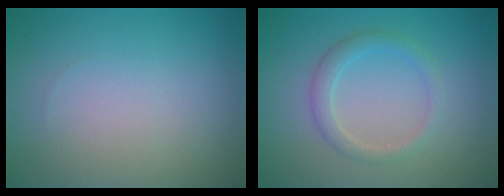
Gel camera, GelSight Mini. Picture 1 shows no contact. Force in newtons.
{"total": 2.1, "press": 2.1, "slide": 0.2}